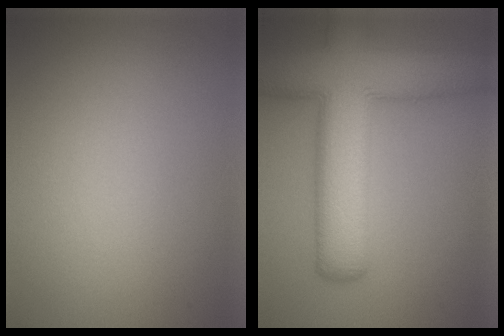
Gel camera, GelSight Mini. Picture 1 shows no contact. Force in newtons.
{"total": 11.5, "press": 11.5, "slide": 0.5}